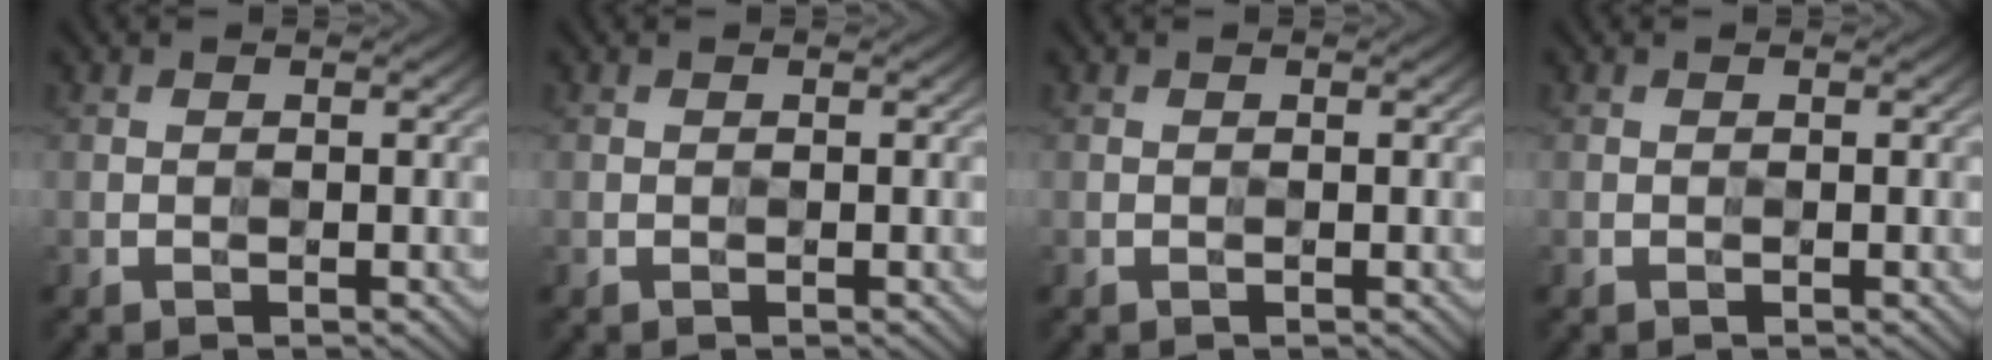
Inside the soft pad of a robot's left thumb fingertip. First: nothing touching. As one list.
[{"total": 0.0}, {"total": 0.0}, {"total": 0.0}]